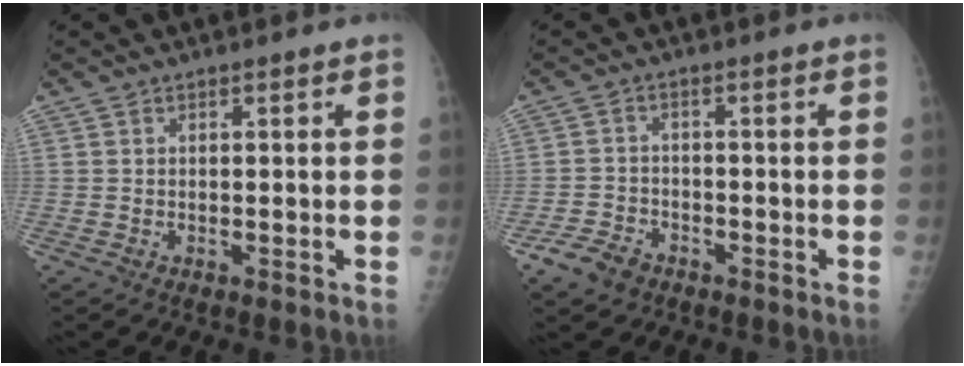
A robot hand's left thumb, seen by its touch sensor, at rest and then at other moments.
{"total": 5.0, "force": [-3.2, 3.2, 1.9], "torque": [-0.036, 0.011, -0.056]}